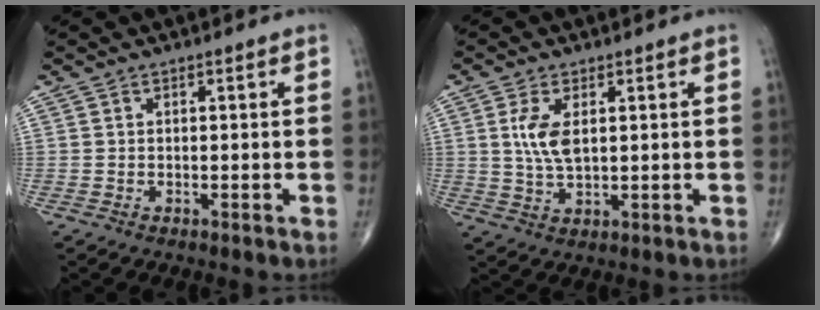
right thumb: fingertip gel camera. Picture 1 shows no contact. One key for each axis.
{"total": 6.0, "fx": 1.4, "fy": 2.8, "fz": 5.1, "tx": -0.105, "ty": -0.009, "tz": 0.031}